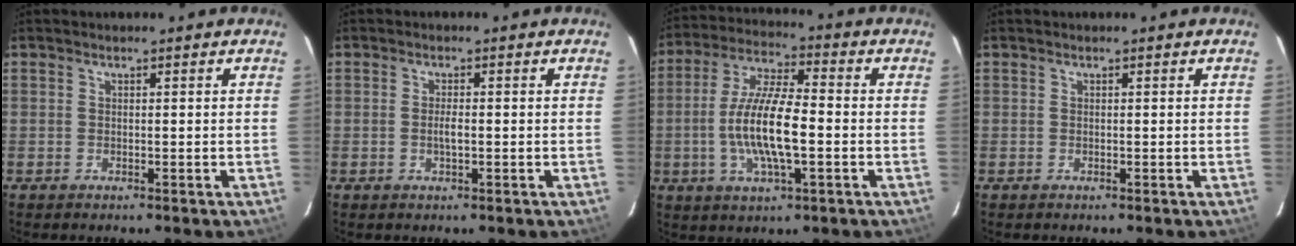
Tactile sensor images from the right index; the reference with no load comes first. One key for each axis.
{"total": 1.8, "fx": -0.3, "fy": 0.4, "fz": 1.7, "tx": -0.033, "ty": -0.002, "tz": -0.006}
{"total": 13.2, "fx": -2.4, "fy": 3.5, "fz": 12.5, "tx": -0.253, "ty": -0.001, "tz": -0.046}
{"total": 0.0}